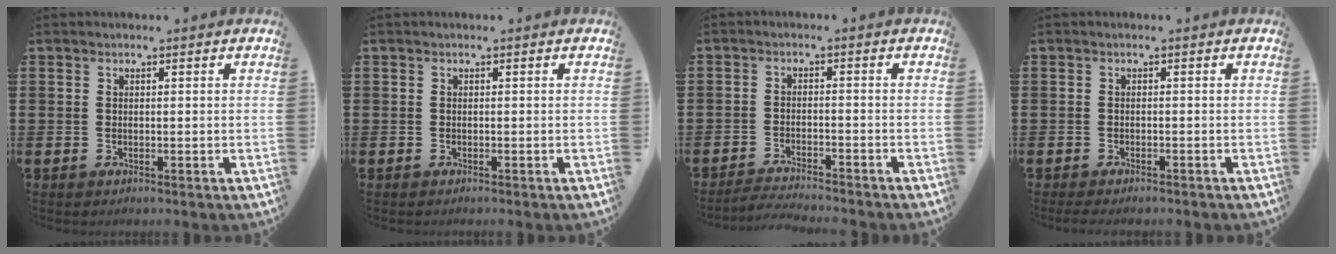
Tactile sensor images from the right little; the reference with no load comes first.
{"total": 0.0}
{"total": 2.5, "force": [-2.4, -0.2, 0.2], "torque": [-0.005, 0.002, -0.051]}
{"total": 1.0, "force": [-0.8, 0.1, 0.4], "torque": [-0.009, -0.002, -0.017]}